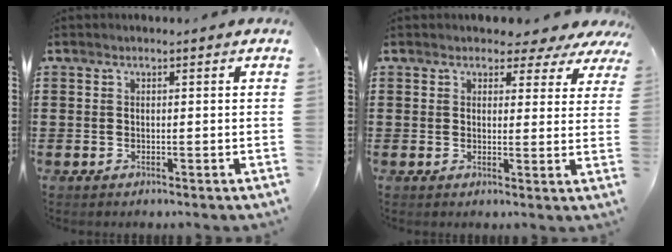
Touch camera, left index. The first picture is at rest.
{"total": 3.2, "force": [2.6, 1.8, 0.9], "torque": [-0.016, -0.006, 0.042]}